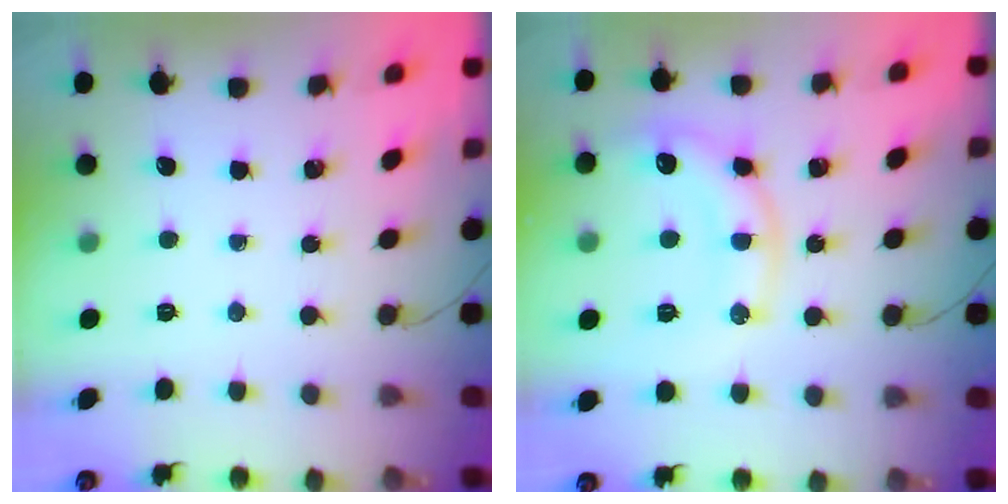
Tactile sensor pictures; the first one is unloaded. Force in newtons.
{"total": 13.7, "press": 13.7, "slide": 1.0}